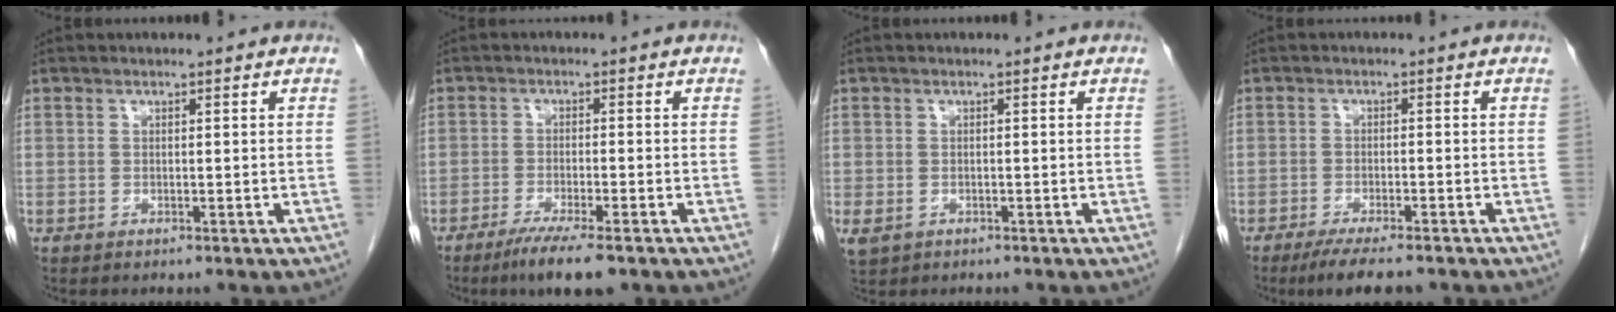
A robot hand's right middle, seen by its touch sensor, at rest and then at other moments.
{"total": 7.0, "force": [-4.8, 0.5, 5.0], "torque": [-0.080, -0.016, -0.075]}
{"total": 2.3, "force": [-0.9, 1.8, 1.2], "torque": [-0.030, -0.004, -0.006]}
{"total": 6.8, "force": [-5.4, 1.1, 4.0], "torque": [-0.062, -0.014, -0.084]}